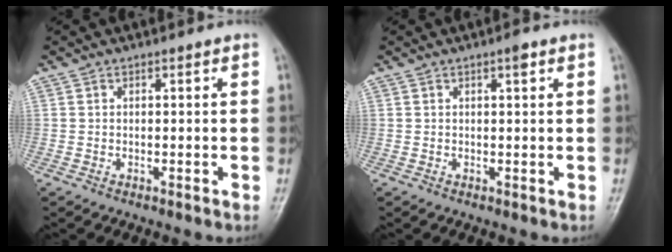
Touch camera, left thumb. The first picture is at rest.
{"total": 1.5, "force": [0.8, 0.3, 1.3], "torque": [-0.020, 0.000, 0.010]}